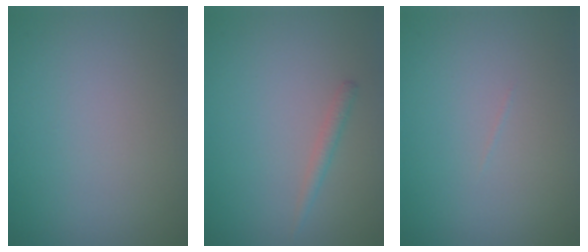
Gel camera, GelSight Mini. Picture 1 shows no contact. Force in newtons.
{"total": 1.1, "press": 1.1, "slide": 0.0}
{"total": 0.0}